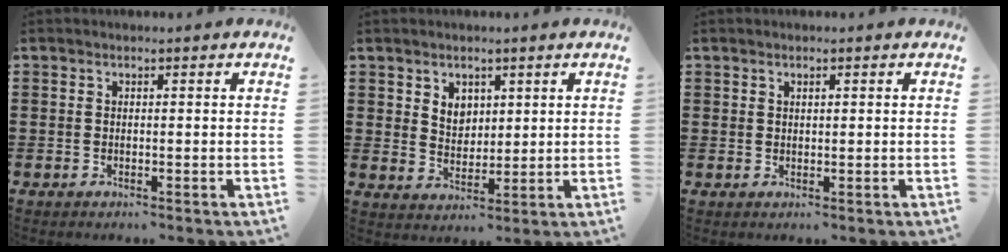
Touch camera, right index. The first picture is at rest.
{"total": 3.7, "force": [2.3, 2.8, 1.0], "torque": [-0.030, 0.010, 0.043]}
{"total": 0.7, "force": [0.5, 0.3, 0.5], "torque": [-0.010, 0.001, 0.009]}